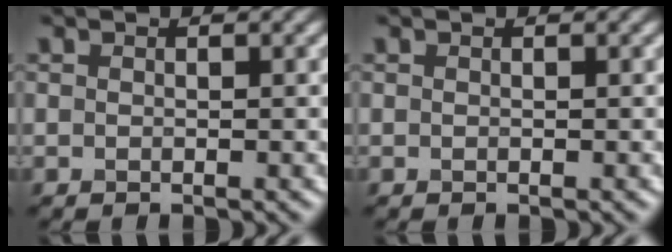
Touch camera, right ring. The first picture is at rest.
{"total": 0.0}